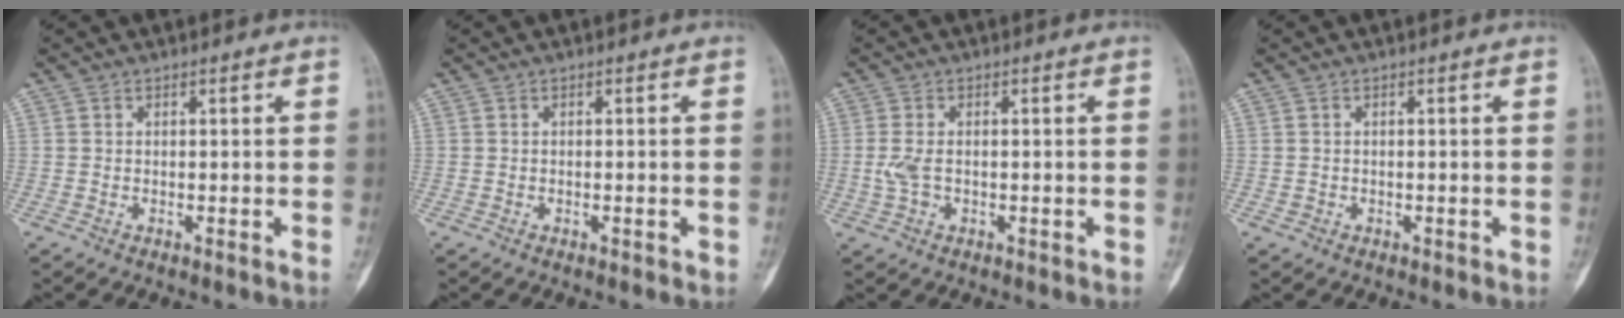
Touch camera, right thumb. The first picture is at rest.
{"total": 0.8, "force": [-0.3, 0.4, 0.5], "torque": [-0.003, 0.004, -0.004]}
{"total": 3.6, "force": [-0.5, 2.3, 2.7], "torque": [-0.062, 0.005, -0.012]}
{"total": 0.9, "force": [-0.4, 0.8, 0.1], "torque": [0.004, 0.006, -0.006]}